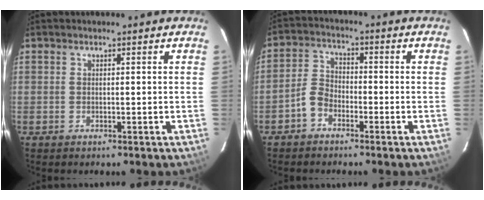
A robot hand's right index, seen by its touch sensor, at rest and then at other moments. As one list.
[{"total": 4.6, "force": [-3.0, 2.9, 2.1], "torque": [-0.048, 0.015, -0.063]}]